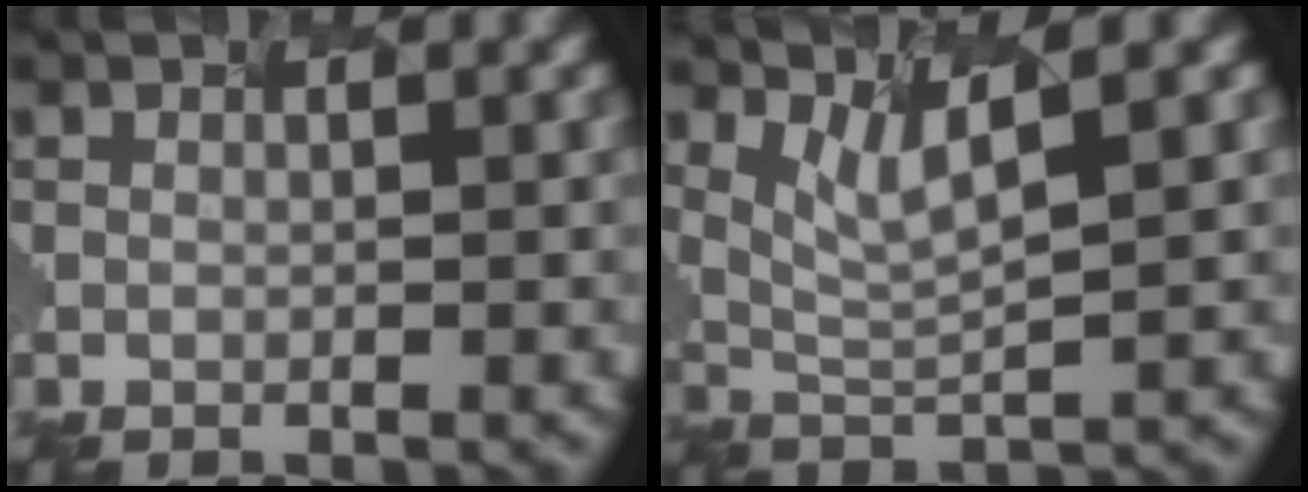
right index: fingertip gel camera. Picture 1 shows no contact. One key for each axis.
{"total": 3.4, "fx": 1.8, "fy": 0.3, "fz": 2.9, "tx": -0.073, "ty": -0.003, "tz": 0.055}